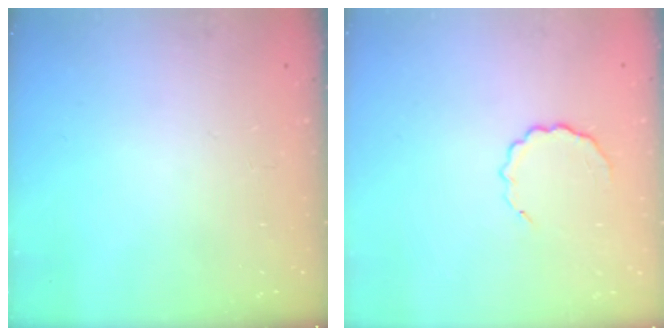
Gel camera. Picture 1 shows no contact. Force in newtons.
{"total": 5.9, "press": 5.7, "slide": 1.3}